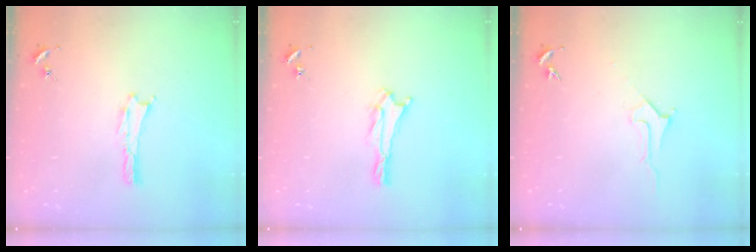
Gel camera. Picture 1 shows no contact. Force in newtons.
{"total": 0.7, "press": 0.7, "slide": 0.1}
{"total": 2.8, "press": 2.8, "slide": 0.4}